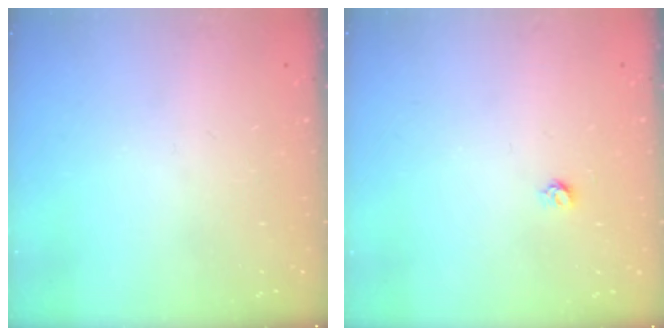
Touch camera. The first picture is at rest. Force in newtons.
{"total": 3.4, "press": 3.4, "slide": 0.2}